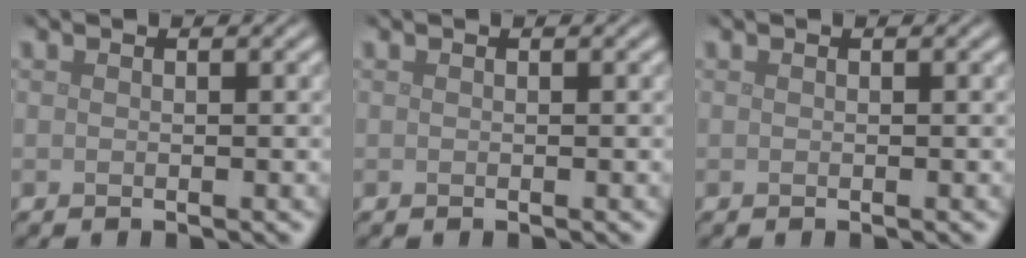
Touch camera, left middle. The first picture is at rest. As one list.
[{"total": 0.0}, {"total": 0.0}]